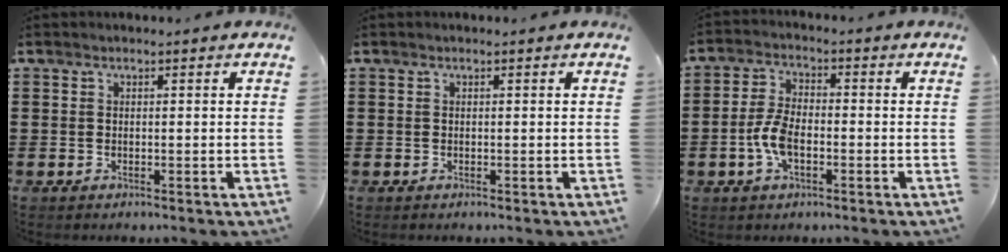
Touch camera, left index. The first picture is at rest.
{"total": 0.0}
{"total": 5.8, "force": [-1.5, 2.9, 4.8], "torque": [-0.119, -0.002, -0.036]}